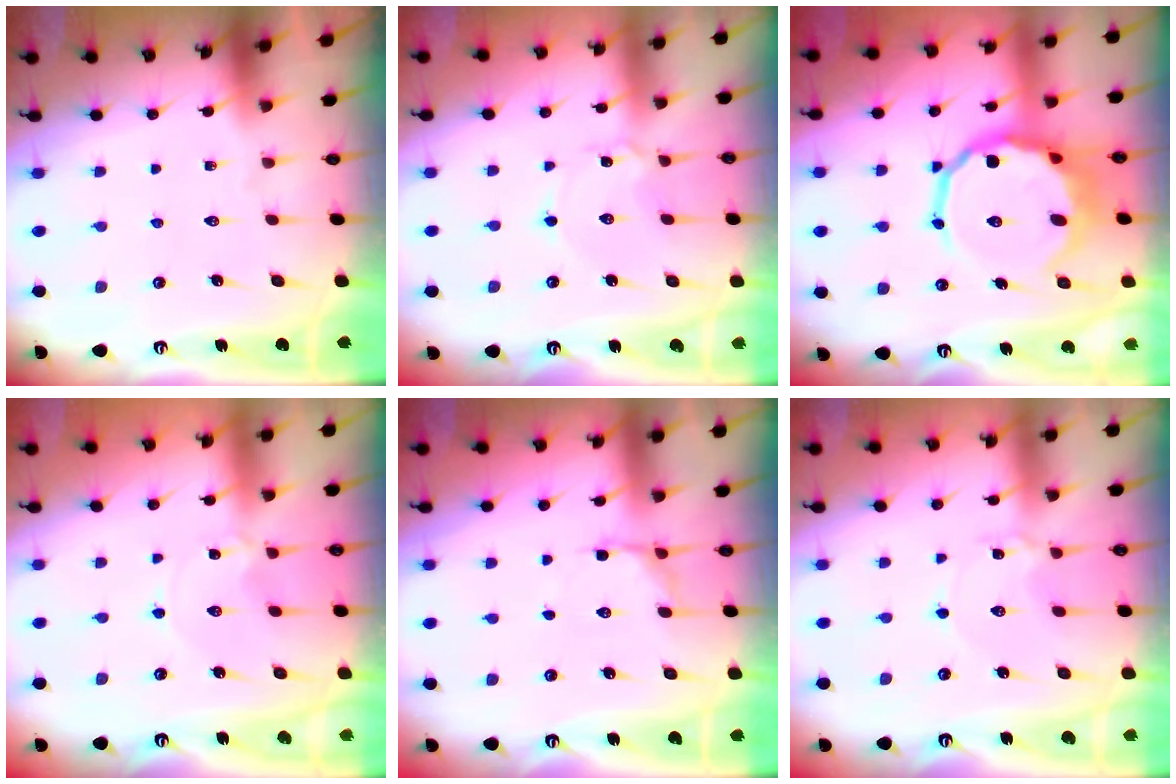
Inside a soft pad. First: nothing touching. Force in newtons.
{"total": 2.7, "press": 2.7, "slide": 0.2}
{"total": 13.1, "press": 12.7, "slide": 3.3}
{"total": 0.5, "press": 0.5, "slide": 0.2}
{"total": 5.5, "press": 4.9, "slide": 2.5}
{"total": 2.9, "press": 2.9, "slide": 0.4}